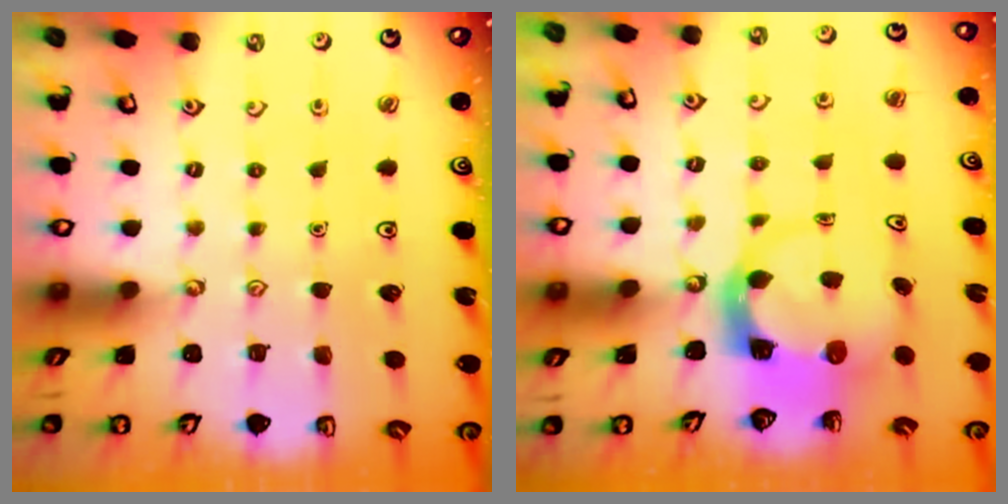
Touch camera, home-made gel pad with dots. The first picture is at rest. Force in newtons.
{"total": 3.8, "press": 3.7, "slide": 0.6}